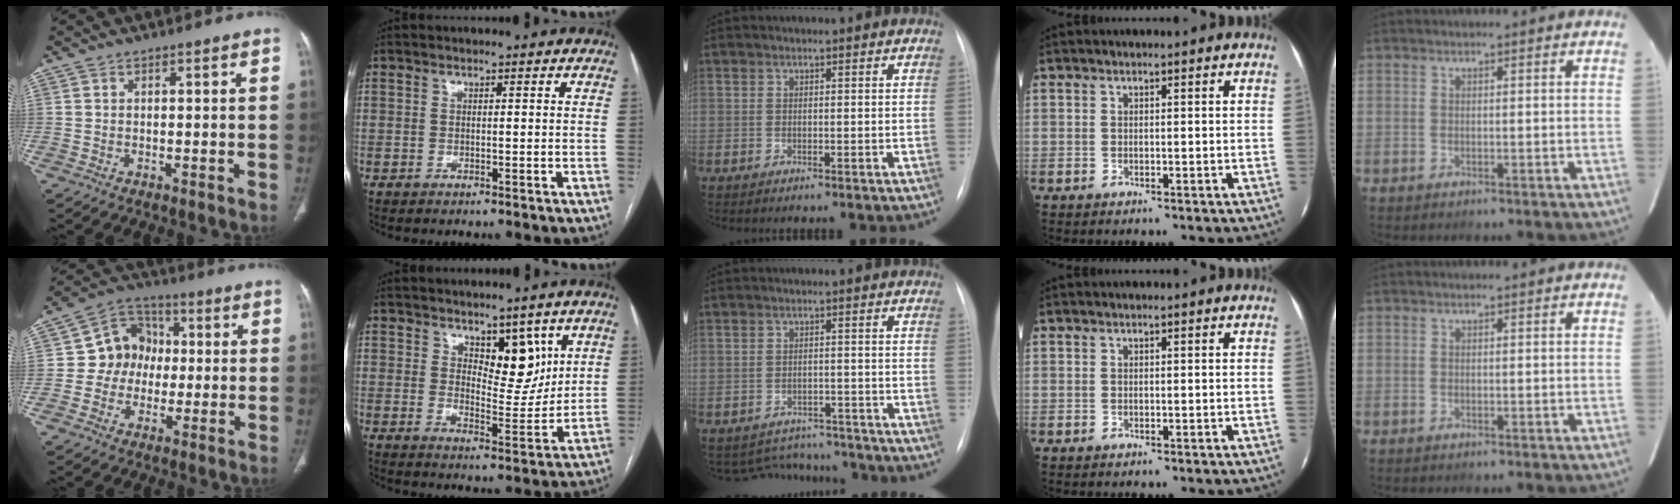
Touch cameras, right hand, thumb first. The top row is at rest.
{"thumb": {"total": 9.5, "force": [-0.4, 8.6, 4.1], "torque": [-0.023, 0.025, -0.020]}, "index": {"total": 7.6, "force": [4.2, 3.5, 5.3], "torque": [-0.068, -0.009, 0.072]}, "middle": {"total": 7.3, "force": [-7.0, 2.2, -0.8], "torque": [0.013, 0.022, -0.093]}}